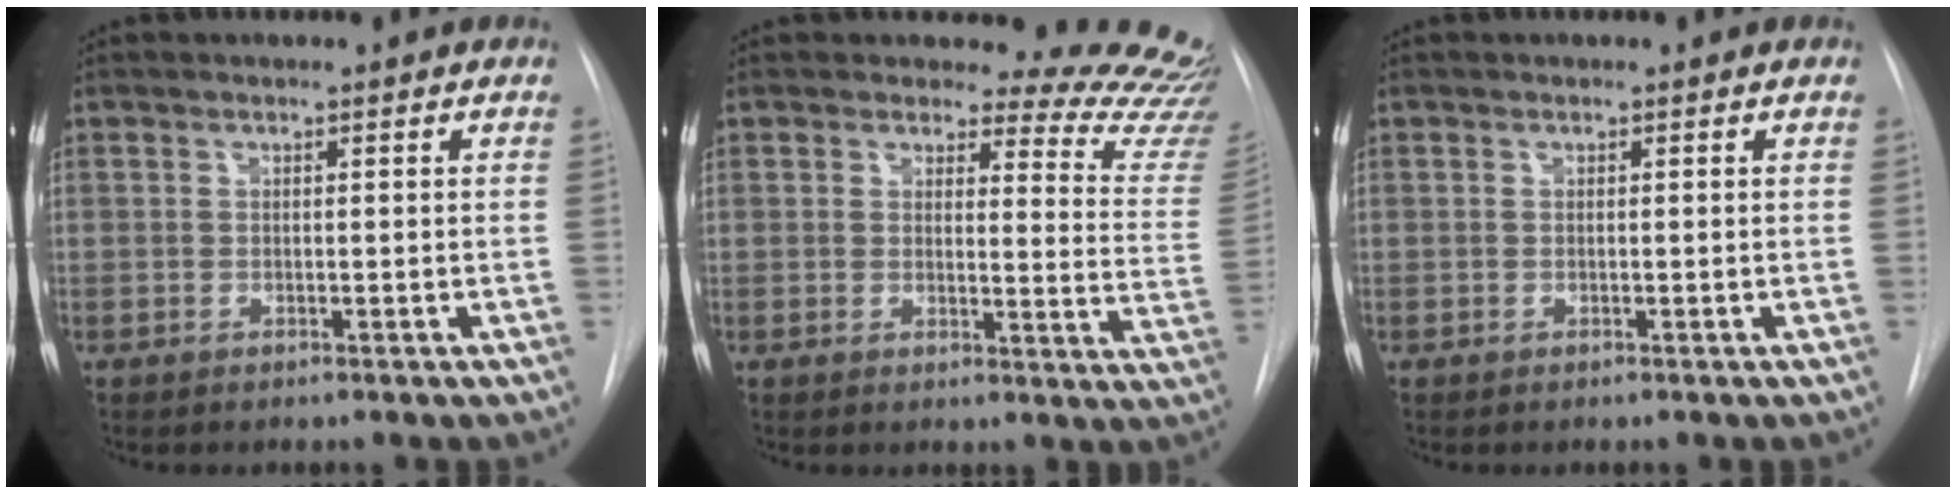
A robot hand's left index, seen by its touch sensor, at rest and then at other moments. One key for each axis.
{"total": 14.5, "fx": 14.2, "fy": 2.2, "fz": 1.9, "tx": 0.012, "ty": -0.138, "tz": 0.119}
{"total": 0.0}